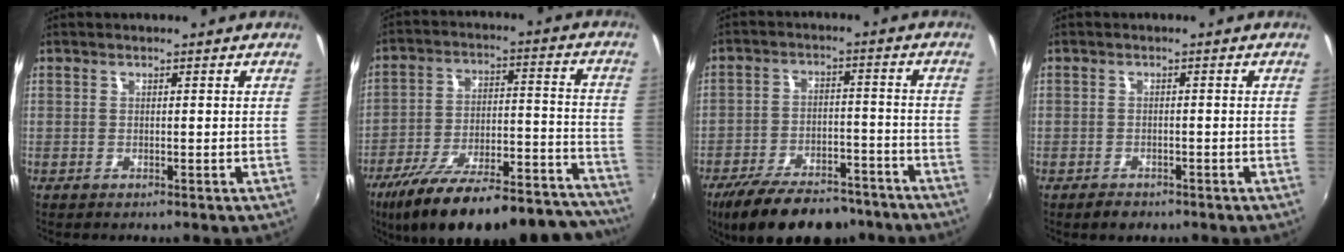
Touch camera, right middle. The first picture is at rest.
{"total": 31.7, "force": [-26.8, 8.7, 14.6], "torque": [-0.230, -0.012, -0.365]}
{"total": 18.9, "force": [-14.9, 7.6, 8.9], "torque": [-0.177, -0.007, -0.214]}
{"total": 2.7, "force": [-1.9, 1.6, 0.9], "torque": [-0.024, -0.003, -0.030]}